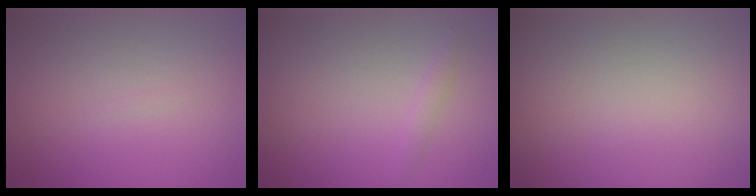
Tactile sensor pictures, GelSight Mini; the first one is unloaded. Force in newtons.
{"total": 0.8, "press": 0.8, "slide": 0.1}
{"total": 0.0}